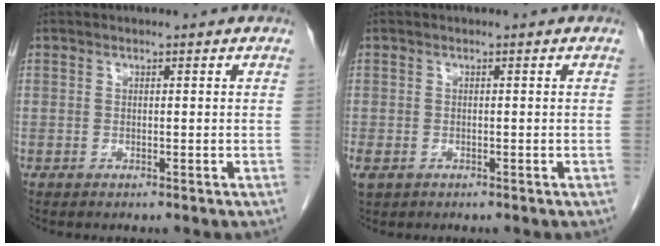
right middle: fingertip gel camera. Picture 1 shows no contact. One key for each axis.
{"total": 2.4, "fx": -1.3, "fy": 1.5, "fz": 1.4, "tx": -0.034, "ty": -0.007, "tz": -0.017}